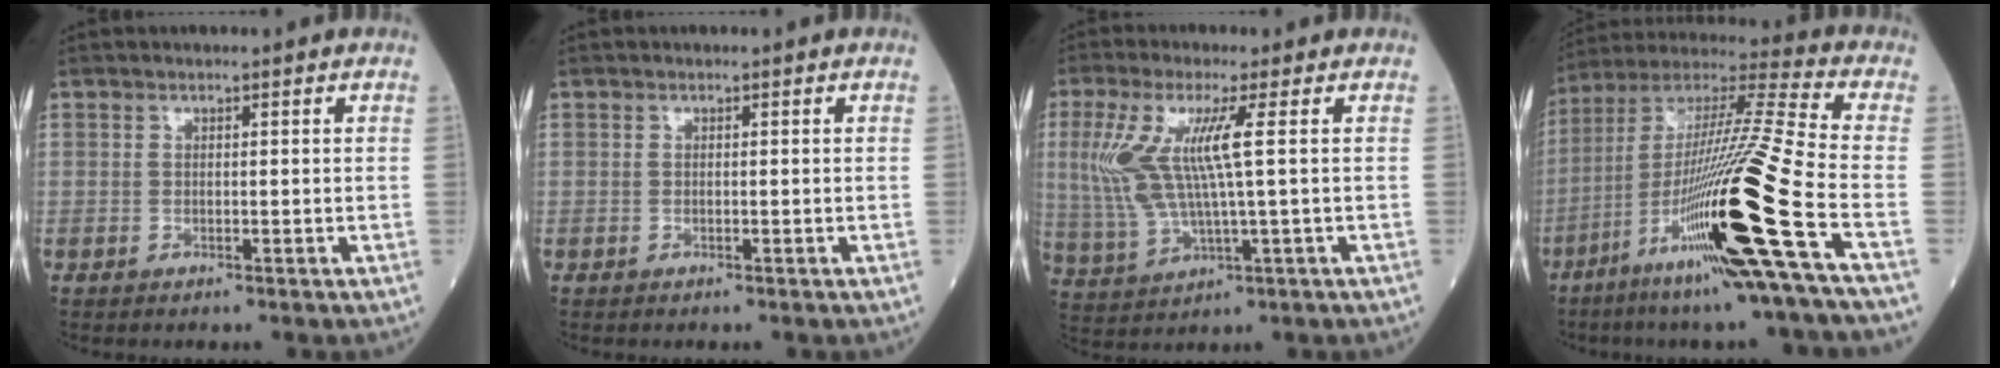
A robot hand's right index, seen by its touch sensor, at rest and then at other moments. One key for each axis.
{"total": 0.0}
{"total": 10.0, "fx": 1.9, "fy": 0.8, "fz": 9.8, "tx": -0.239, "ty": 0.003, "tz": 0.041}
{"total": 25.2, "fx": -9.7, "fy": -1.1, "fz": 23.3, "tx": -0.428, "ty": -0.041, "tz": -0.180}